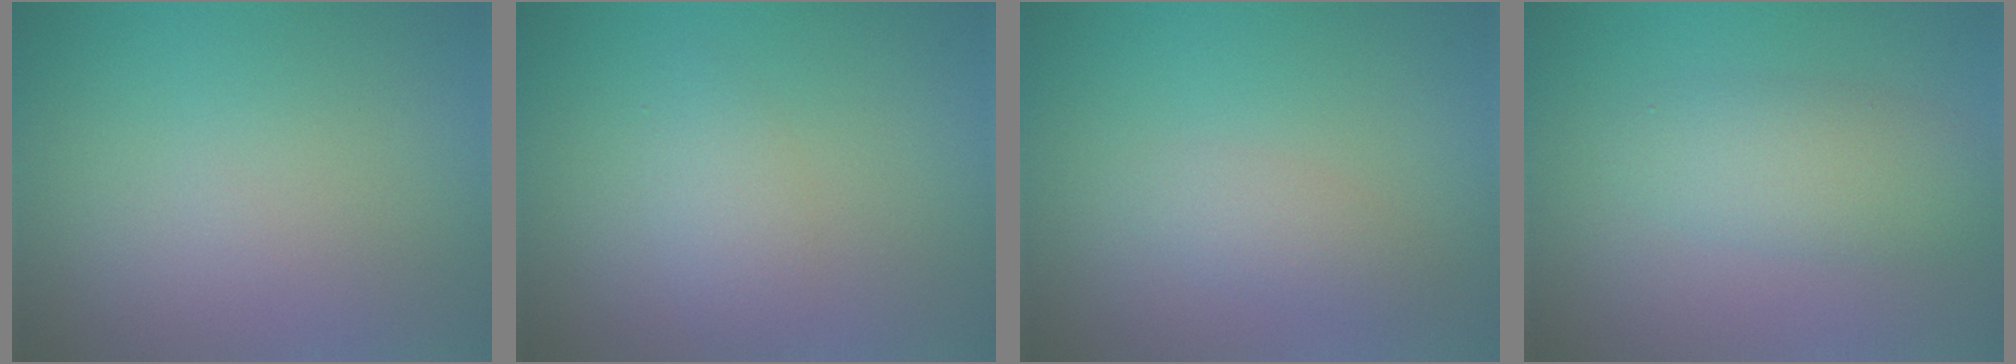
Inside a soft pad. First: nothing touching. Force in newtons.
{"total": 2.2, "press": 2.2, "slide": 0.1}
{"total": 1.6, "press": 1.6, "slide": 0.1}
{"total": 3.6, "press": 3.6, "slide": 0.1}